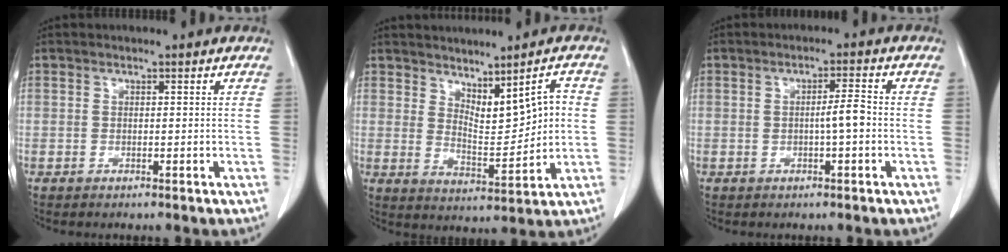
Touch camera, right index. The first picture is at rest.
{"total": 7.8, "force": [2.4, 2.6, 6.9], "torque": [-0.108, 0.001, 0.056]}
{"total": 3.1, "force": [-0.4, 0.2, 3.1], "torque": [-0.050, 0.003, -0.007]}